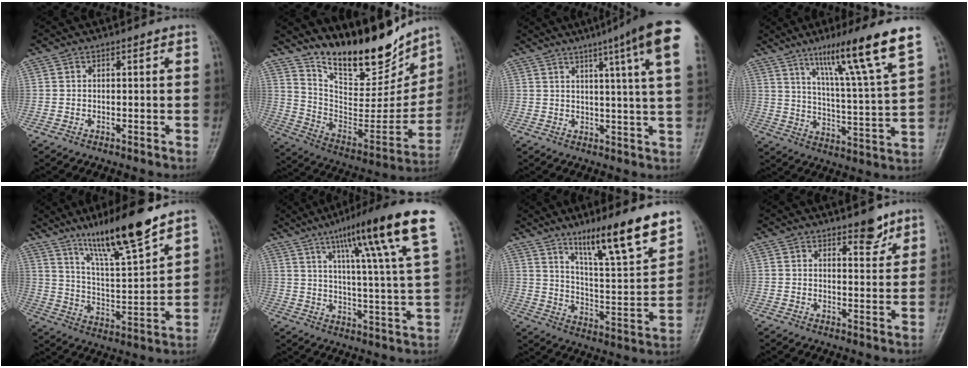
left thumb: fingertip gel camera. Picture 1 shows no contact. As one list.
[{"total": 21.1, "force": [17.0, 7.3, 10.2], "torque": [-0.115, -0.103, 0.295]}, {"total": 15.8, "force": [8.4, 0.4, 13.3], "torque": [-0.174, -0.019, 0.088]}, {"total": 17.0, "force": [10.8, 0.4, 13.1], "torque": [-0.196, -0.055, 0.171]}, {"total": 15.7, "force": [11.3, 1.8, 10.7], "torque": [-0.175, -0.067, 0.204]}, {"total": 19.8, "force": [11.2, 1.3, 16.3], "torque": [-0.233, -0.034, 0.160]}, {"total": 16.8, "force": [11.9, 2.3, 11.6], "torque": [-0.165, -0.073, 0.200]}, {"total": 4.5, "force": [3.3, 1.9, 2.4], "torque": [-0.012, -0.024, 0.048]}]